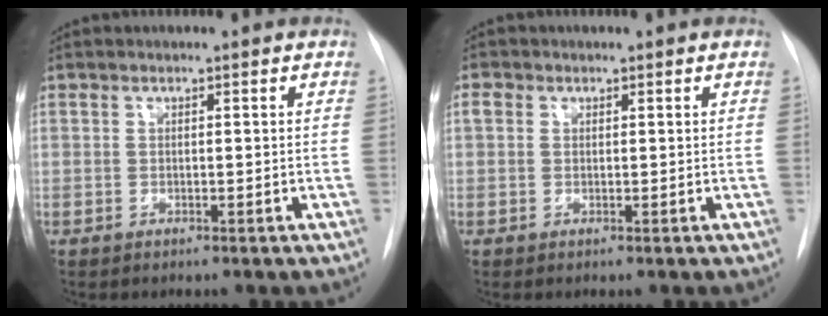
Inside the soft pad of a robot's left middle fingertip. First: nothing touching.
{"total": 1.7, "force": [0.6, 1.5, 0.6], "torque": [-0.009, 0.010, 0.007]}